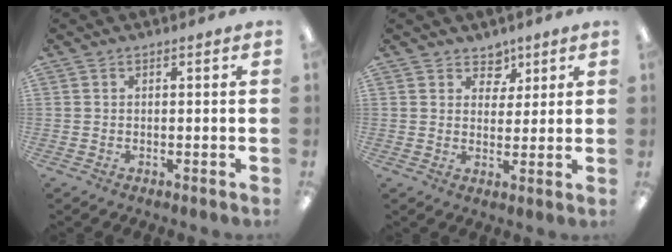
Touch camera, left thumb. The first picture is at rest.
{"total": 4.9, "force": [3.4, 3.4, 0.6], "torque": [0.004, -0.021, 0.058]}